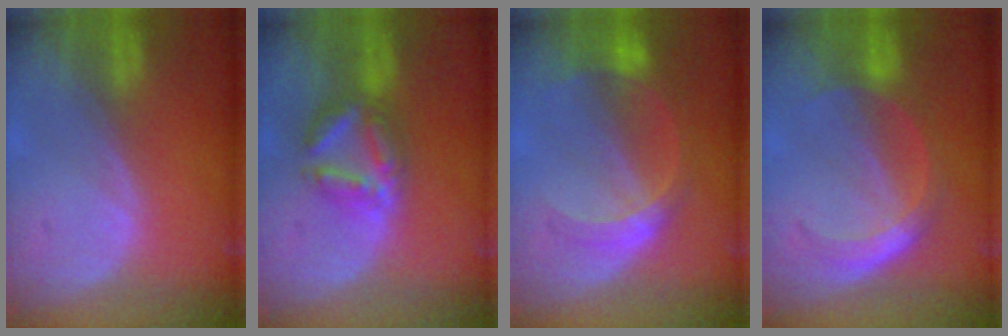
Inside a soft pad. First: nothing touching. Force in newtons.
{"total": 5.8, "press": 5.8, "slide": 0.2}
{"total": 6.5, "press": 5.7, "slide": 3.1}
{"total": 6.0, "press": 5.2, "slide": 3.0}